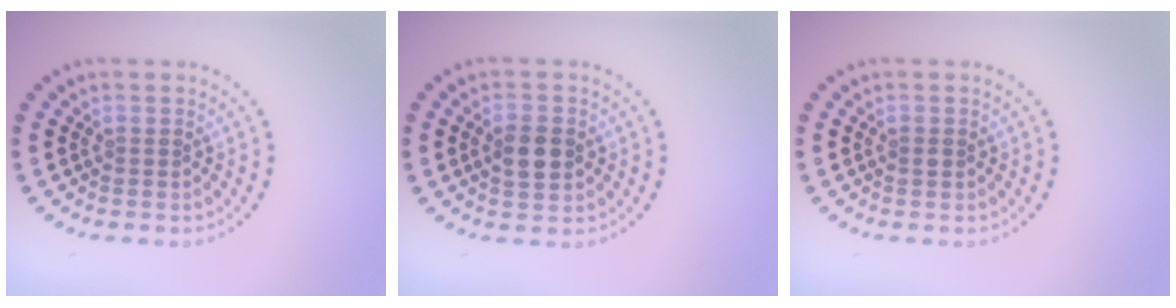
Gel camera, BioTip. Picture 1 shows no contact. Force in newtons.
{"total": 3.2, "press": 3.2, "slide": 0.2}
{"total": 0.7, "press": 0.7, "slide": 0.1}